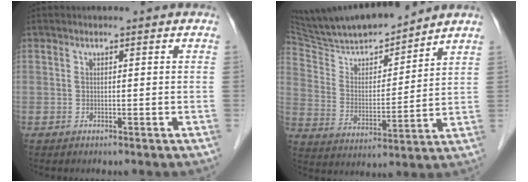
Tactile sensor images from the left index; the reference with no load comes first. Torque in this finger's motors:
{"motor_torque": [-0.57, -0.96, 0.16, 0.04]}